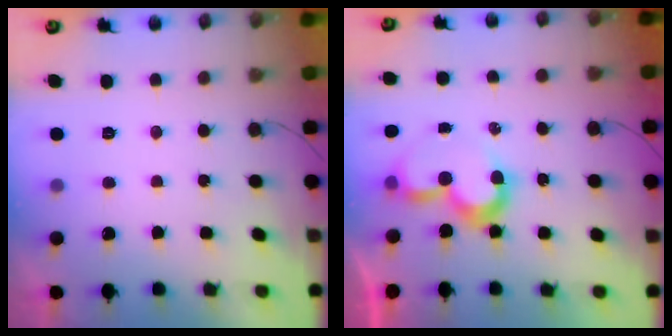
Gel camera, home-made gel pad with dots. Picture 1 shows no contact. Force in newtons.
{"total": 7.3, "press": 7.3, "slide": 0.6}